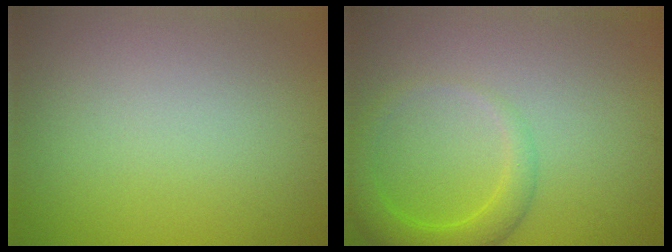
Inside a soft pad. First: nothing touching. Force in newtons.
{"total": 3.2, "press": 3.2, "slide": 0.3}